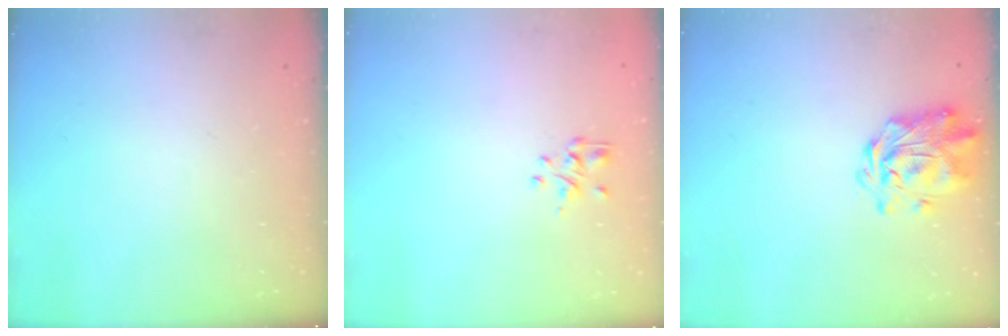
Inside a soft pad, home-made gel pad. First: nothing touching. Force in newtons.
{"total": 1.2, "press": 1.0, "slide": 0.6}
{"total": 2.9, "press": 2.6, "slide": 1.3}